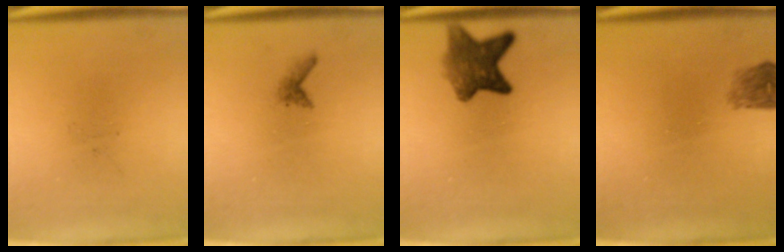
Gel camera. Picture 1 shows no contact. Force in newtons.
{"total": 0.9}
{"total": 6.6}
{"total": 2.2}